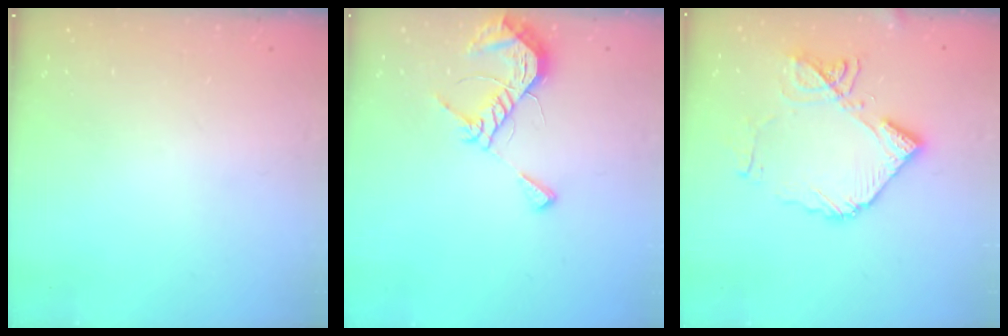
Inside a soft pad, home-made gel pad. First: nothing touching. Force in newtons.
{"total": 9.9, "press": 9.9, "slide": 0.6}
{"total": 15.1, "press": 14.9, "slide": 1.9}